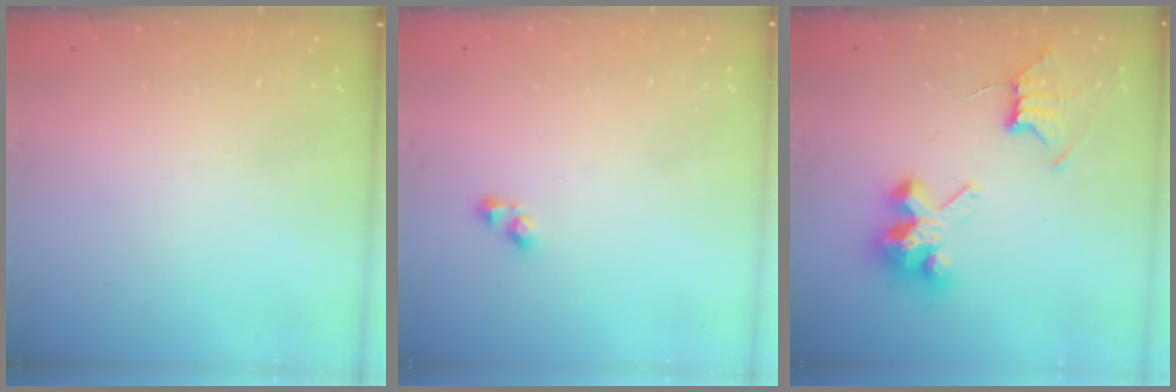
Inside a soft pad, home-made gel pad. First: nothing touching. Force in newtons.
{"total": 2.7, "press": 2.7, "slide": 0.4}
{"total": 8.9, "press": 8.8, "slide": 0.7}